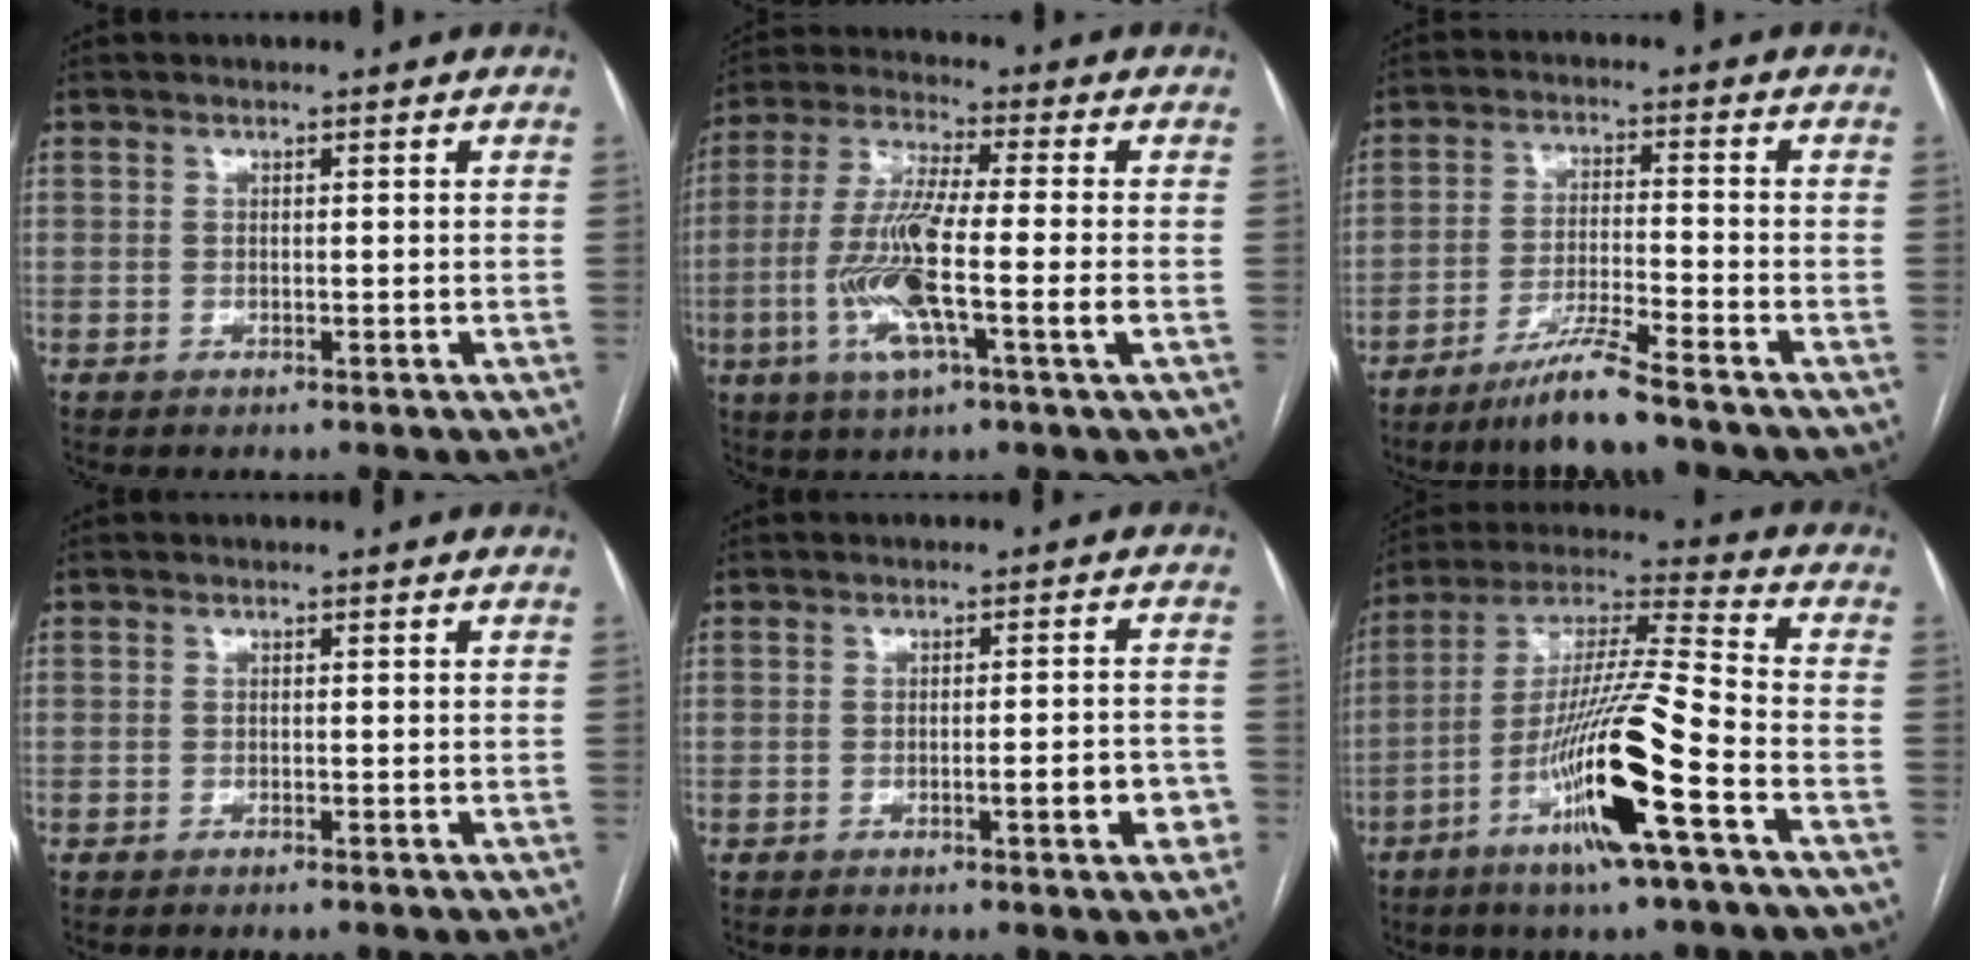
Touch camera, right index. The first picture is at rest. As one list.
[{"total": 12.8, "force": [-3.1, 0.5, 12.5], "torque": [-0.256, -0.007, -0.063]}, {"total": 7.1, "force": [-5.7, -0.6, 4.2], "torque": [-0.079, -0.024, -0.109]}, {"total": 0.6, "force": [-0.4, -0.1, 0.3], "torque": [-0.007, 0.000, -0.008]}, {"total": 4.6, "force": [-1.9, 0.7, 4.2], "torque": [-0.052, 0.006, -0.023]}, {"total": 17.4, "force": [-7.2, -0.1, 15.8], "torque": [-0.310, -0.013, -0.132]}]